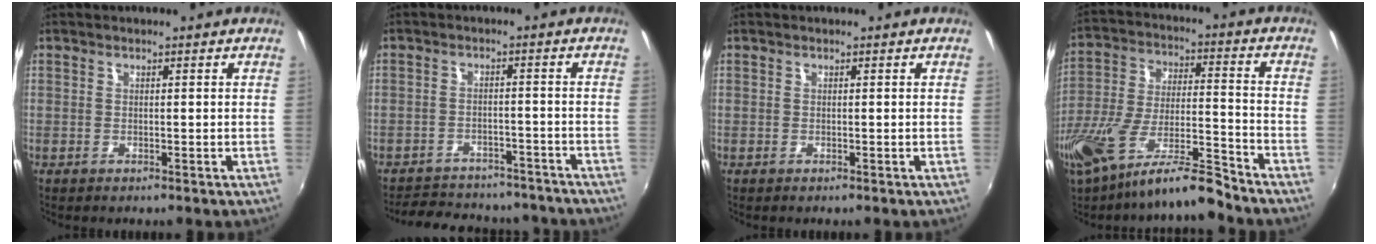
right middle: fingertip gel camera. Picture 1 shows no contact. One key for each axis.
{"total": 18.0, "fx": -15.8, "fy": 6.2, "fz": 6.1, "tx": -0.131, "ty": 0.017, "tz": -0.196}
{"total": 0.0}
{"total": 14.1, "fx": -11.2, "fy": 1.8, "fz": 8.4, "tx": -0.167, "ty": -0.013, "tz": -0.203}